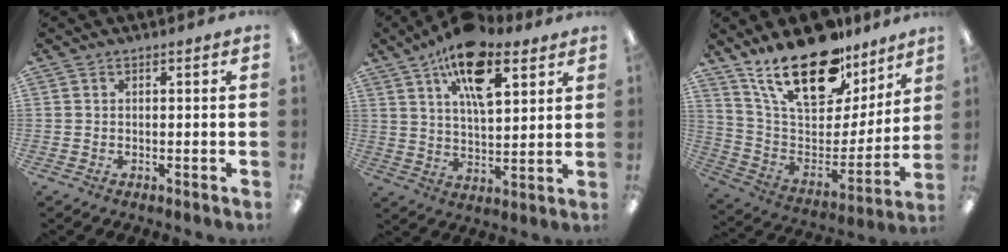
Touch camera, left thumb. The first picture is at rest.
{"total": 16.0, "force": [9.4, 7.2, 10.8], "torque": [-0.176, -0.028, 0.159]}
{"total": 24.4, "force": [17.2, 10.7, 13.4], "torque": [-0.231, -0.109, 0.306]}